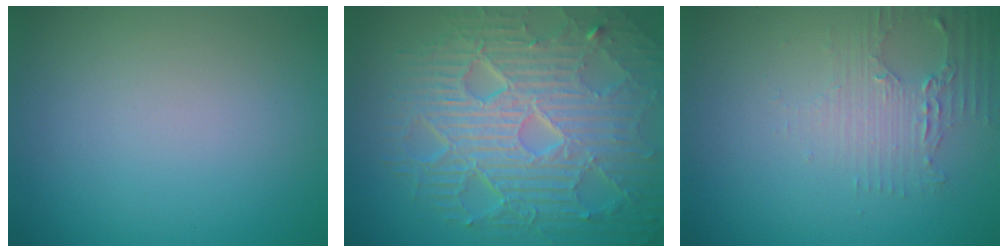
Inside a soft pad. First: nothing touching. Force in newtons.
{"total": 10.9, "press": 6.9, "slide": 8.5}
{"total": 2.4, "press": 2.3, "slide": 0.9}